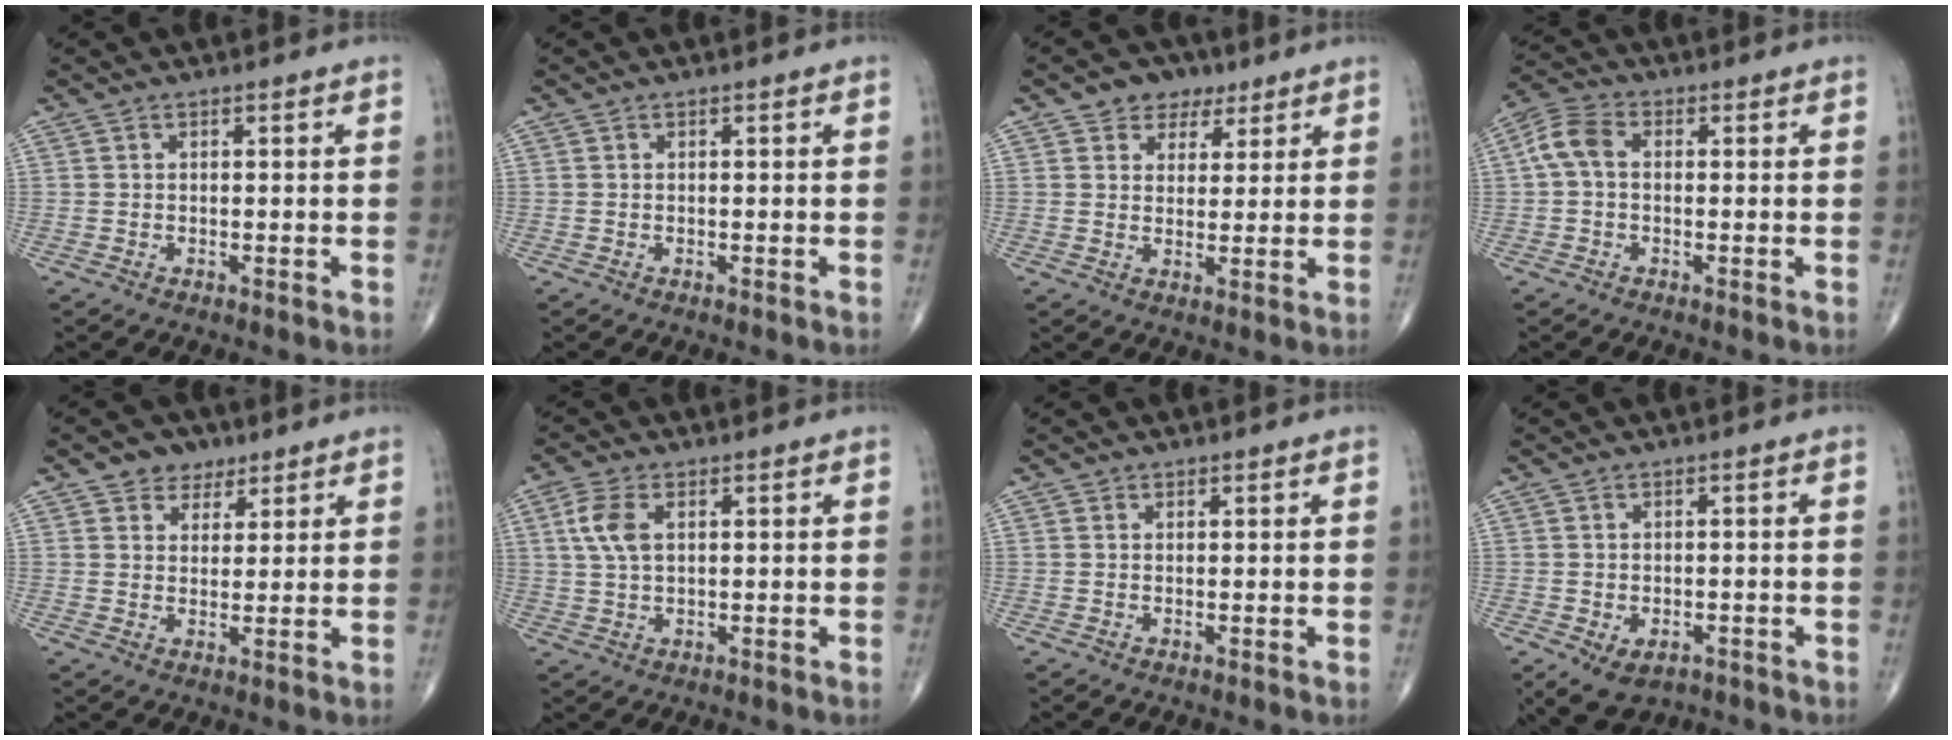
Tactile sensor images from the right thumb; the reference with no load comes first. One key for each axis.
{"total": 0.0}
{"total": 6.2, "fx": 3.7, "fy": 4.6, "fz": 2.0, "tx": 0.004, "ty": -0.011, "tz": 0.054}
{"total": 5.7, "fx": 0.3, "fy": 3.8, "fz": 4.3, "tx": -0.087, "ty": 0.017, "tz": -0.004}
{"total": 5.2, "fx": 3.2, "fy": 3.8, "fz": 1.5, "tx": 0.005, "ty": -0.014, "tz": 0.049}
{"total": 6.1, "fx": 1.8, "fy": 3.4, "fz": 4.8, "tx": -0.111, "ty": 0.003, "tz": 0.036}
{"total": 0.6, "fx": 0.3, "fy": 0.5, "fz": 0.0, "tx": 0.004, "ty": -0.001, "tz": 0.003}
{"total": 6.4, "fx": -3.0, "fy": 4.3, "fz": 3.7, "tx": -0.054, "ty": 0.008, "tz": -0.036}